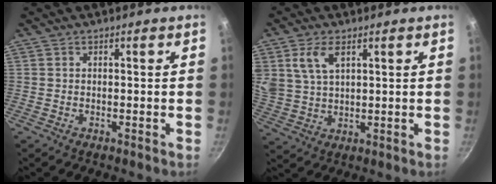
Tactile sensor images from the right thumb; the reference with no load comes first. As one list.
[{"total": 7.1, "force": [3.2, 4.1, 4.8], "torque": [-0.086, -0.011, 0.067]}]